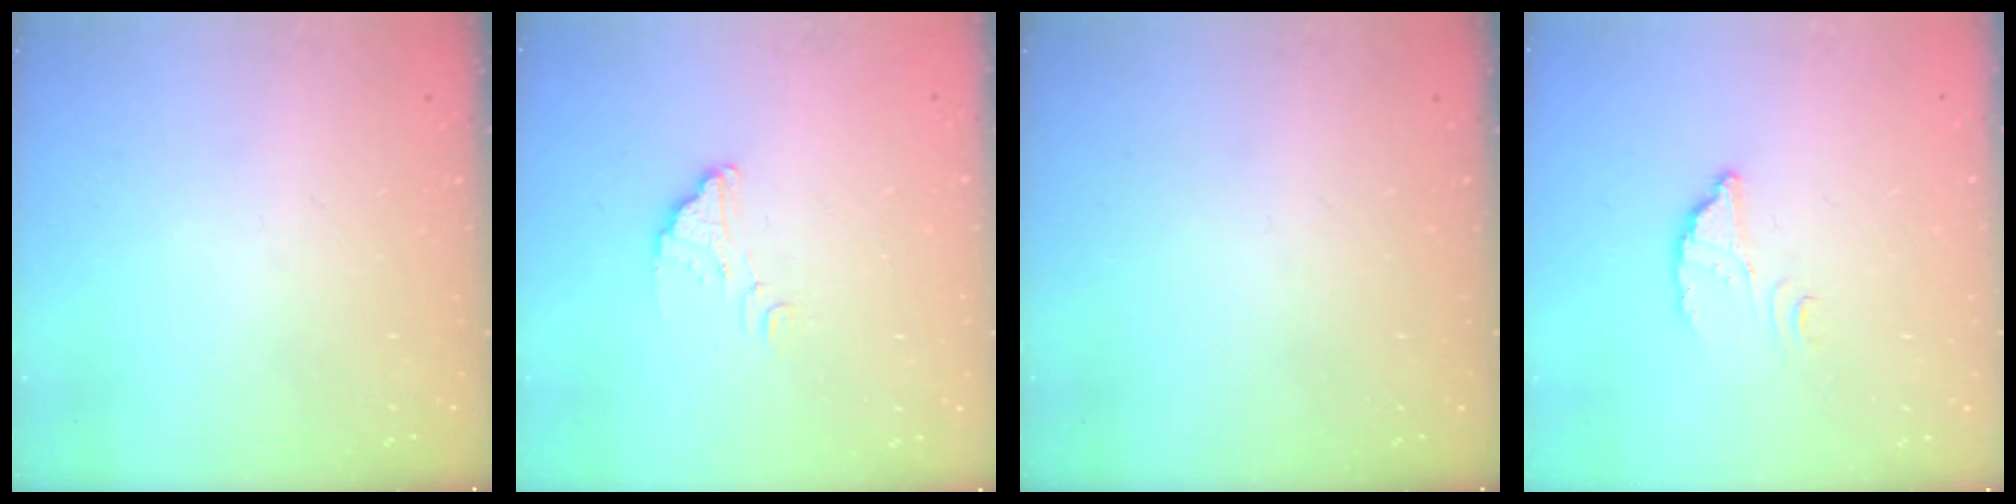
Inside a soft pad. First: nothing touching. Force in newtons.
{"total": 2.9, "press": 2.9, "slide": 0.2}
{"total": 0.0}
{"total": 2.4, "press": 2.4, "slide": 0.3}